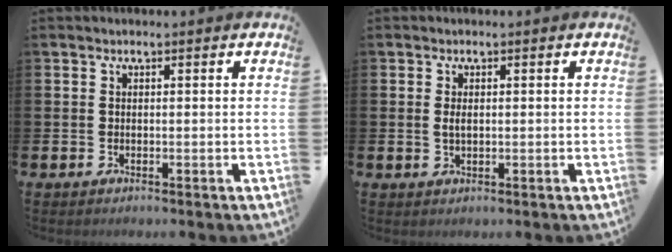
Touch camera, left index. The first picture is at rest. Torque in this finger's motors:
{"motor_torque": [0.43, 0.10, -0.01, 0.08]}